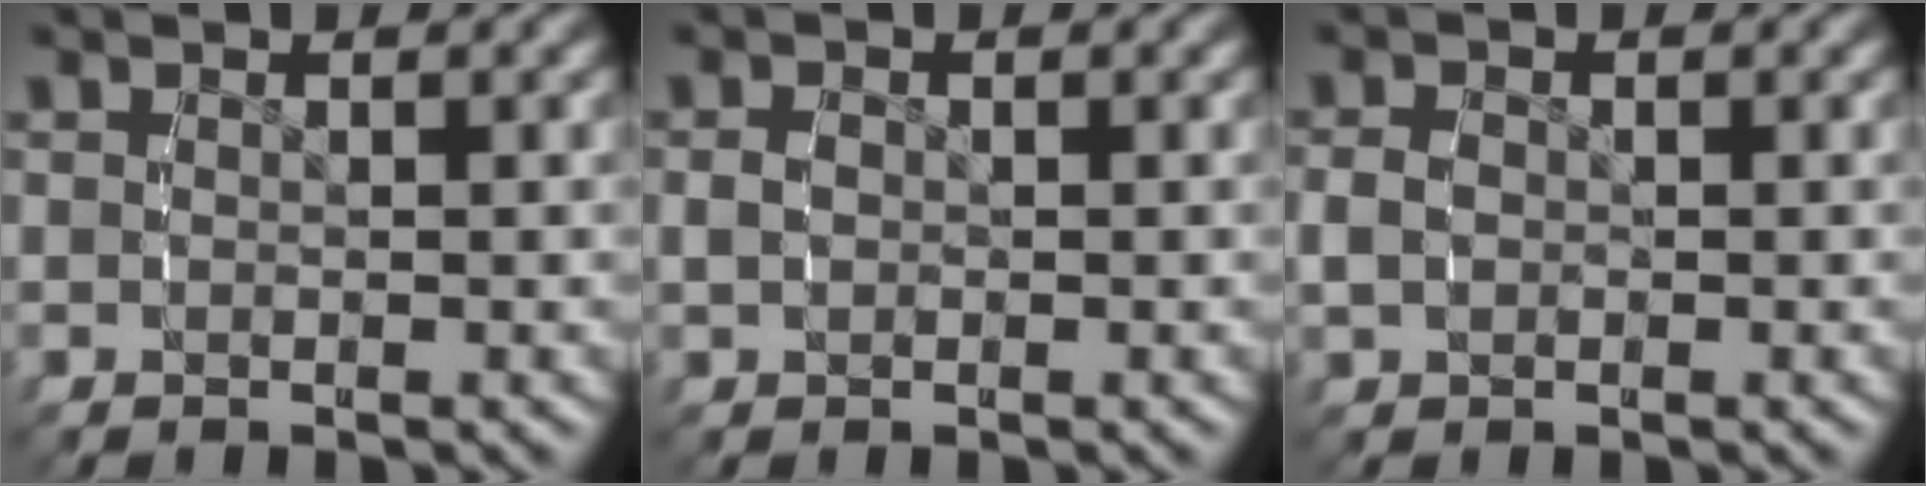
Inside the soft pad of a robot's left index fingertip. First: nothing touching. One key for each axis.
{"total": 1.0, "fx": -0.1, "fy": 0.7, "fz": 0.7, "tx": -0.020, "ty": -0.003, "tz": 0.002}
{"total": 1.7, "fx": -0.2, "fy": 1.4, "fz": 1.0, "tx": -0.032, "ty": -0.004, "tz": 0.000}